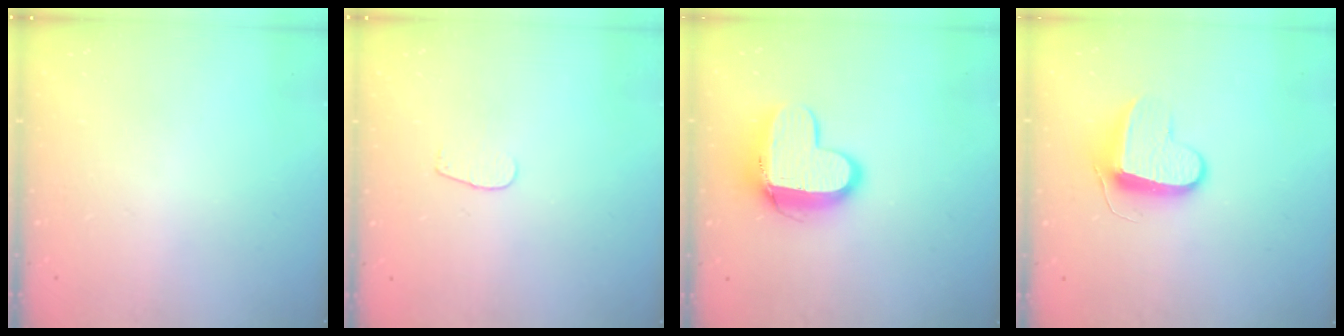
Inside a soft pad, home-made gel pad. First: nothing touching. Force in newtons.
{"total": 2.6, "press": 2.5, "slide": 0.3}
{"total": 12.1, "press": 12.0, "slide": 1.2}
{"total": 9.4, "press": 9.4, "slide": 0.5}